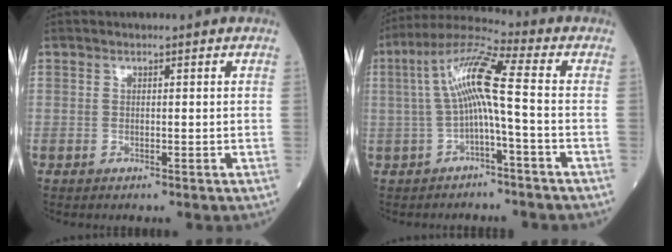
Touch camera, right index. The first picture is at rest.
{"total": 9.4, "force": [-0.4, 0.1, 9.3], "torque": [-0.183, 0.036, -0.009]}